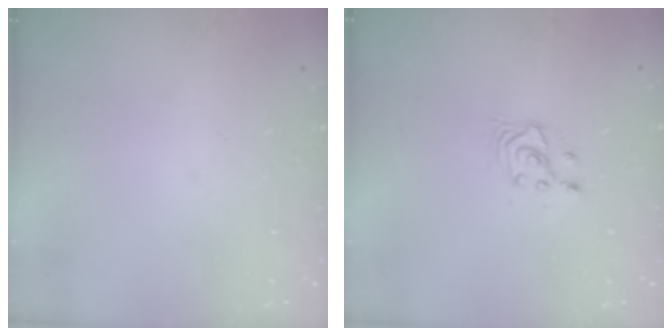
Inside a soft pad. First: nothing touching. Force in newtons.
{"total": 4.0, "press": 4.0, "slide": 0.5}